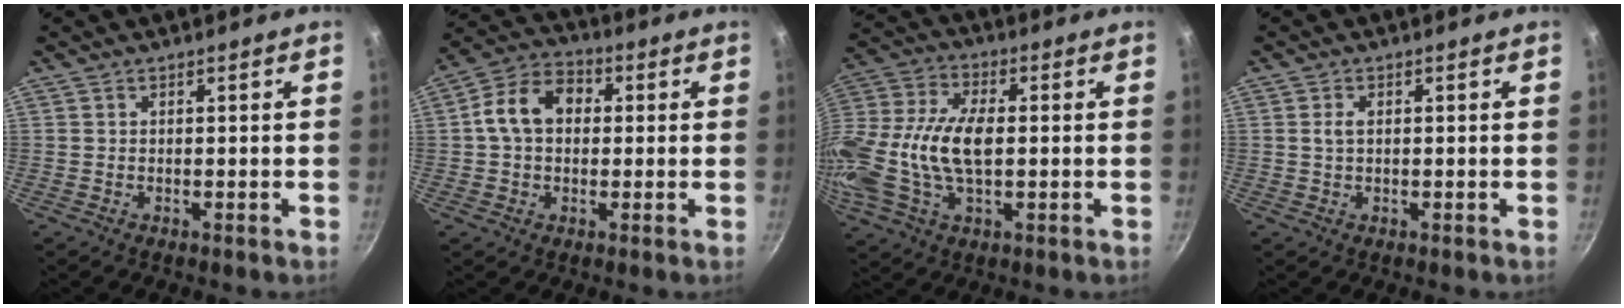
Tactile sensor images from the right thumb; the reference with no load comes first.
{"total": 10.5, "force": [1.2, 7.9, 6.9], "torque": [-0.093, 0.026, 0.001]}
{"total": 20.1, "force": [-0.6, 11.0, 16.8], "torque": [-0.357, 0.019, -0.022]}
{"total": 1.9, "force": [0.2, 1.1, 1.5], "torque": [-0.025, 0.004, 0.004]}